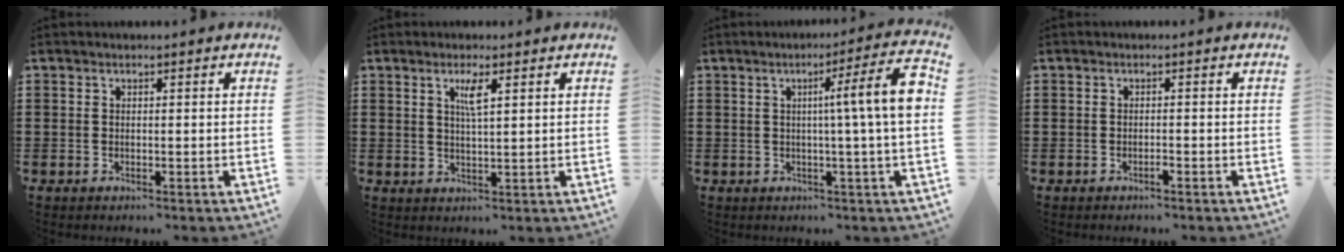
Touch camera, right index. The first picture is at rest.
{"total": 2.8, "force": [1.3, 0.3, 2.5], "torque": [-0.044, -0.001, 0.018]}
{"total": 9.2, "force": [1.1, -0.4, 9.1], "torque": [-0.142, -0.015, 0.009]}
{"total": 0.9, "force": [-0.7, 0.0, 0.5], "torque": [-0.012, -0.003, -0.012]}